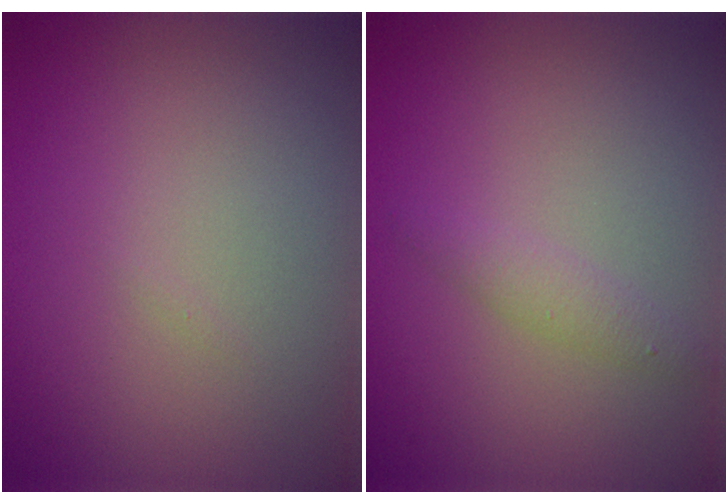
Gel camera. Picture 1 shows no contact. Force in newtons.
{"total": 1.4, "press": 1.4, "slide": 0.0}